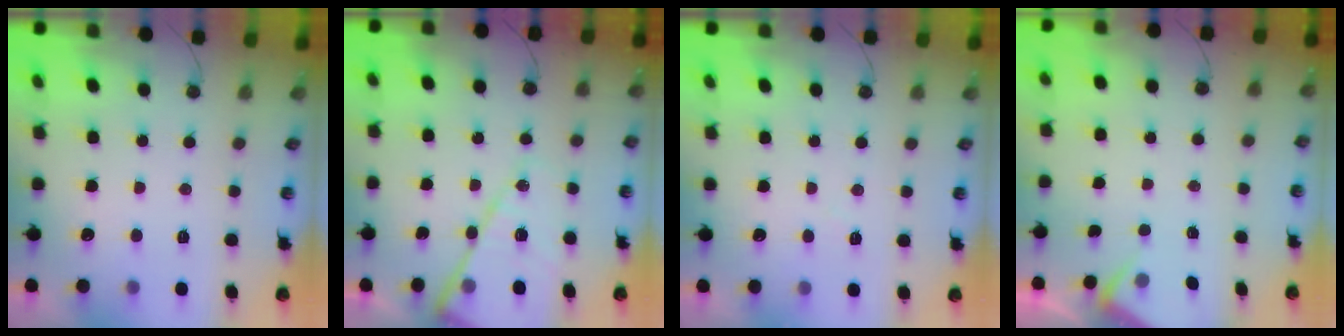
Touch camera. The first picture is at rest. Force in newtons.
{"total": 15.0, "press": 15.0, "slide": 1.5}
{"total": 3.6, "press": 3.5, "slide": 0.5}
{"total": 2.8, "press": 2.7, "slide": 0.4}